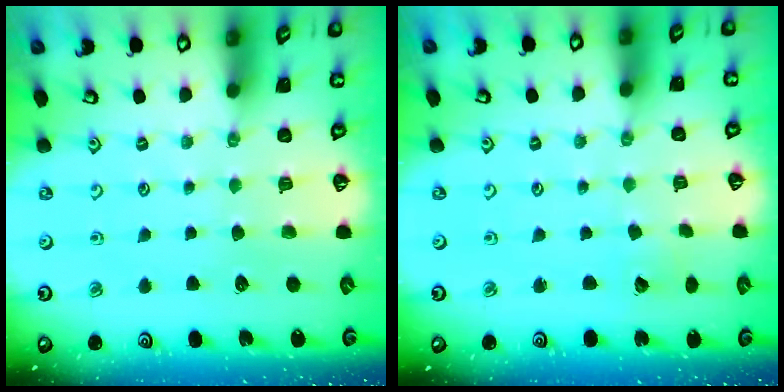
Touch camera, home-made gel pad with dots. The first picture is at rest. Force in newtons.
{"total": 2.7, "press": 2.6, "slide": 0.4}